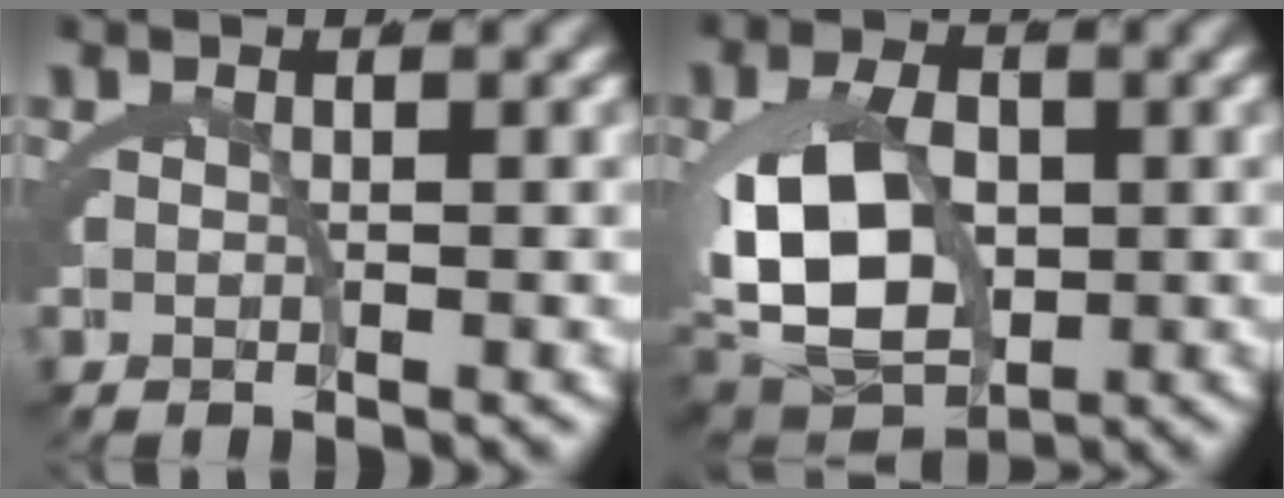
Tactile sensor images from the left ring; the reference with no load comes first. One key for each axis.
{"total": 10.8, "fx": -0.5, "fy": 7.7, "fz": 7.6, "tx": -0.169, "ty": -0.039, "tz": 0.012}